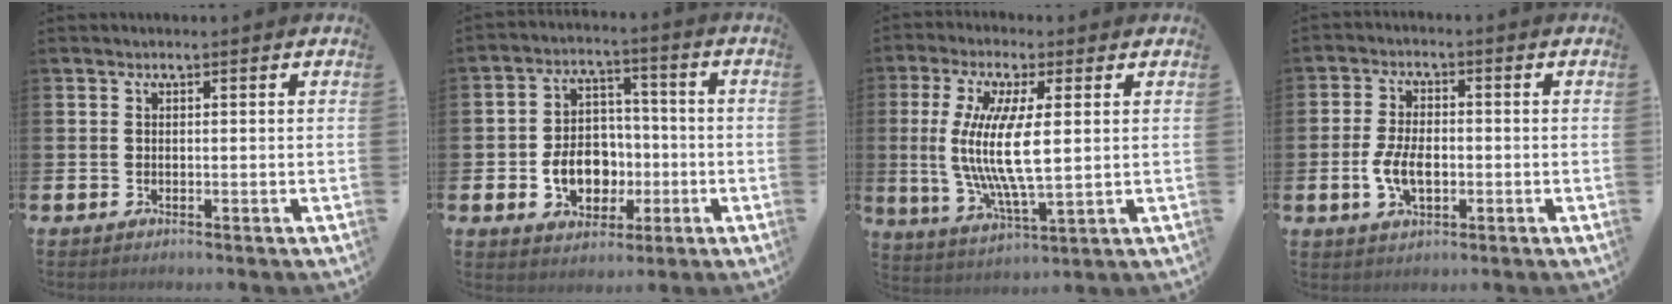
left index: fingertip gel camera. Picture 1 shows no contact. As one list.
[{"total": 7.8, "force": [-1.9, 6.2, 4.3], "torque": [-0.074, 0.015, -0.037]}, {"total": 10.2, "force": [1.8, 2.9, 9.6], "torque": [-0.179, -0.015, 0.027]}, {"total": 5.4, "force": [-0.9, 3.0, 4.4], "torque": [-0.083, -0.001, -0.021]}]